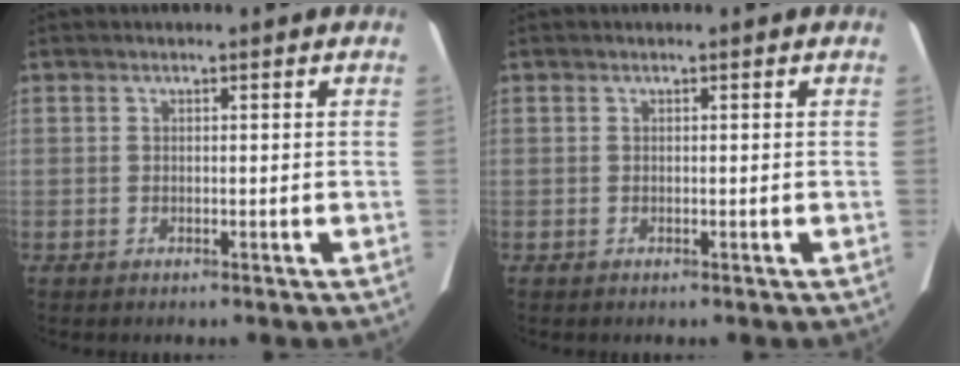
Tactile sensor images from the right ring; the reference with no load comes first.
{"total": 0.0}